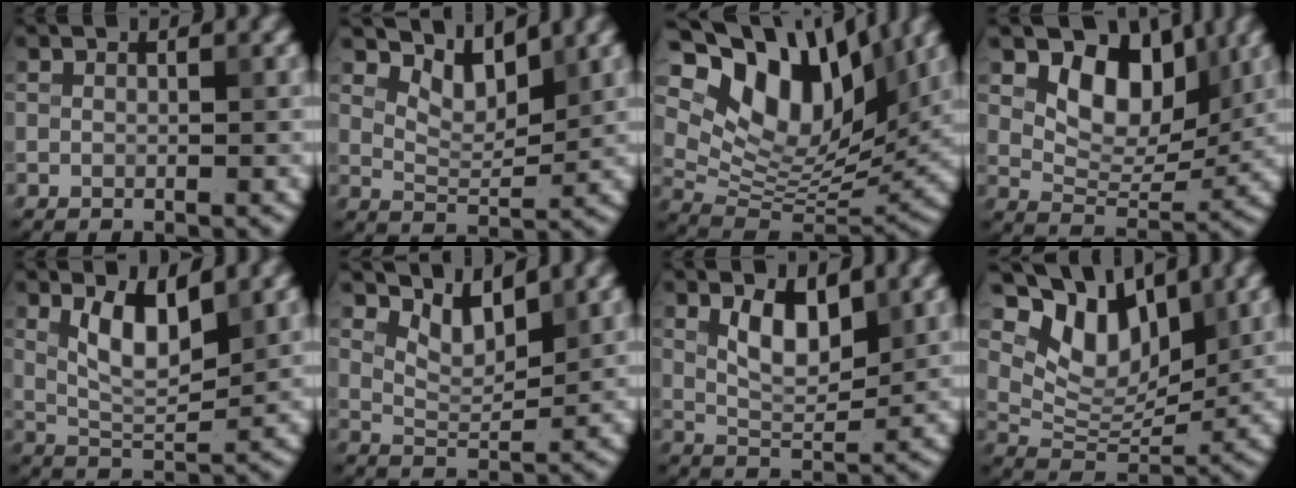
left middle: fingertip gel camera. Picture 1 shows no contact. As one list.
[{"total": 3.6, "force": [2.9, 1.2, 1.8], "torque": [-0.041, -0.006, 0.051]}, {"total": 13.7, "force": [6.9, 7.4, 9.2], "torque": [-0.163, 0.021, 0.120]}, {"total": 6.6, "force": [2.9, 4.1, 4.3], "torque": [-0.062, -0.012, 0.042]}, {"total": 4.5, "force": [1.9, 1.6, 3.8], "torque": [-0.076, -0.005, 0.038]}, {"total": 3.2, "force": [2.5, 1.0, 1.7], "torque": [-0.039, -0.010, 0.049]}, {"total": 3.8, "force": [1.7, 1.6, 3.0], "torque": [-0.058, -0.004, 0.034]}, {"total": 8.0, "force": [4.4, 4.6, 4.8], "torque": [-0.084, -0.007, 0.076]}]